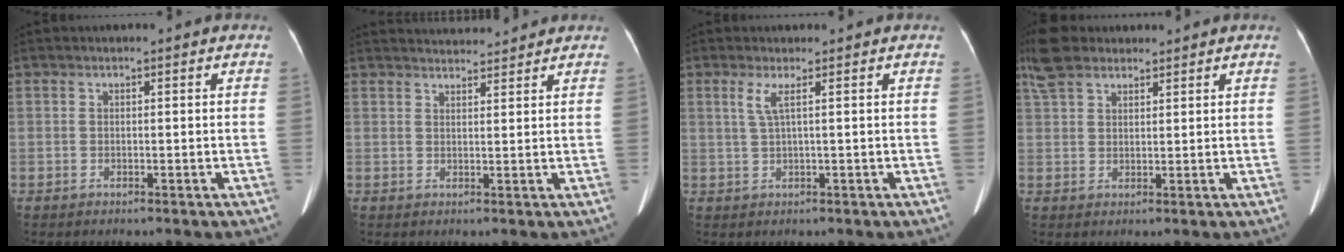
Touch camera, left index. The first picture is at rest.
{"total": 6.2, "force": [6.1, 0.4, 1.0], "torque": [-0.019, 0.022, 0.084]}
{"total": 2.3, "force": [0.9, -0.4, 2.1], "torque": [-0.055, 0.003, 0.023]}
{"total": 7.0, "force": [5.5, 2.9, 3.3], "torque": [-0.081, 0.029, 0.111]}